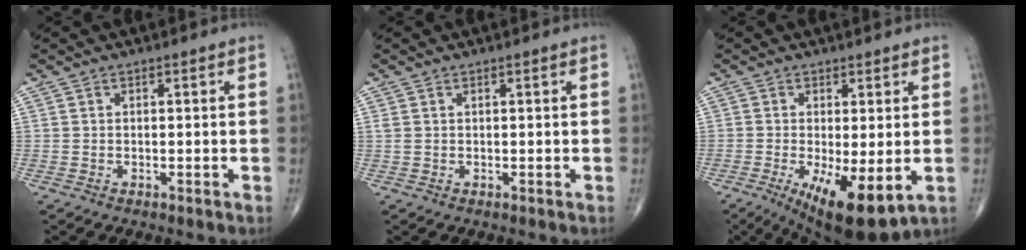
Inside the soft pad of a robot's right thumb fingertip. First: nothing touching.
{"total": 0.8, "force": [0.4, 0.4, 0.6], "torque": [-0.014, 0.010, 0.013]}
{"total": 11.6, "force": [-3.2, 3.8, 10.4], "torque": [-0.164, -0.024, -0.037]}